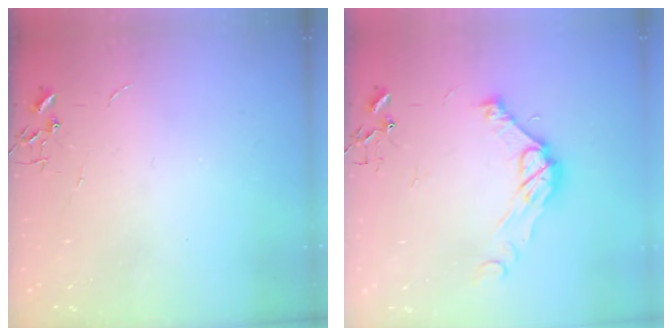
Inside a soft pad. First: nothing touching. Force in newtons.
{"total": 11.5, "press": 11.5, "slide": 0.4}